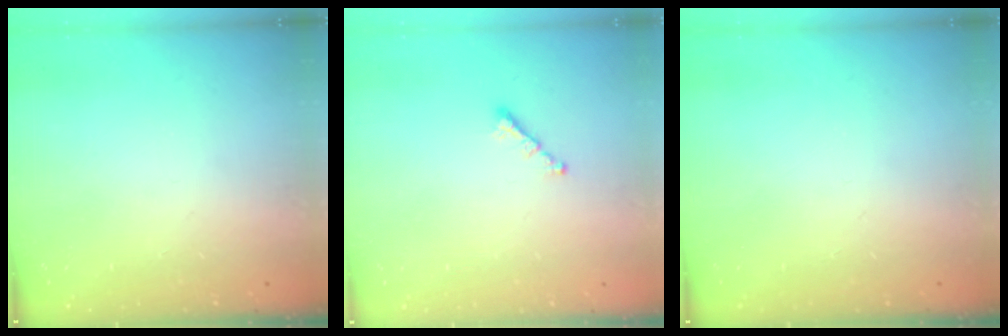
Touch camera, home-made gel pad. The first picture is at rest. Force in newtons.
{"total": 1.6, "press": 1.5, "slide": 0.5}
{"total": 0.0}